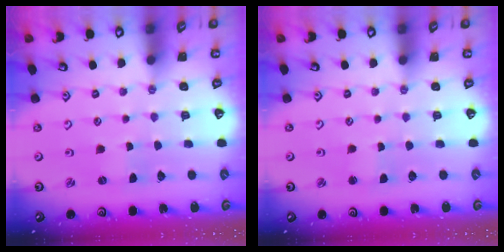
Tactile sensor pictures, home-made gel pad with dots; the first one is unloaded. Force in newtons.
{"total": 1.8, "press": 1.7, "slide": 0.3}